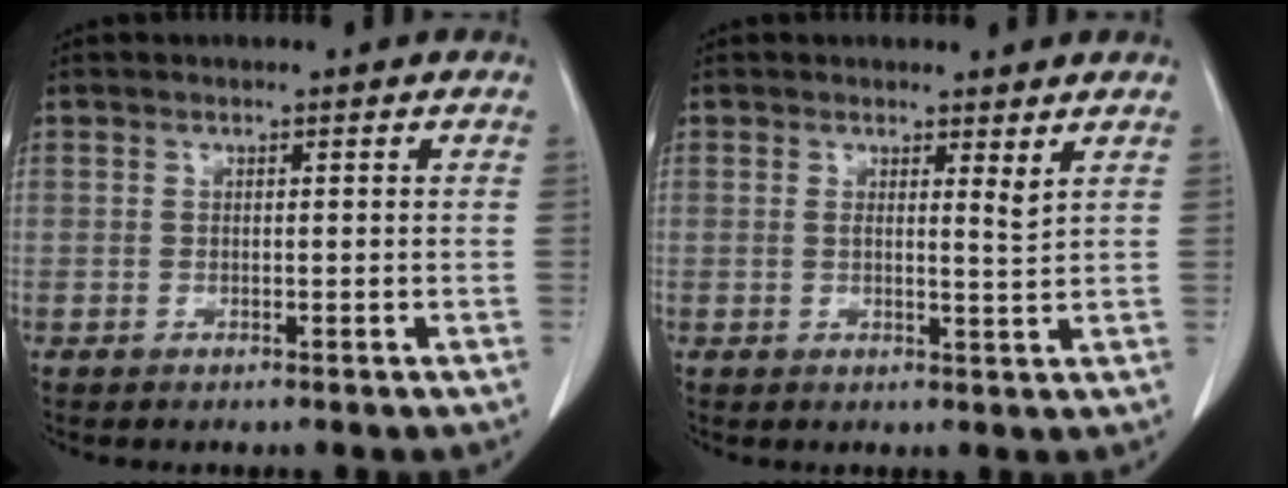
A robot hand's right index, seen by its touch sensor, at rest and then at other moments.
{"total": 1.8, "force": [1.3, -0.1, 1.3], "torque": [-0.021, -0.011, 0.018]}